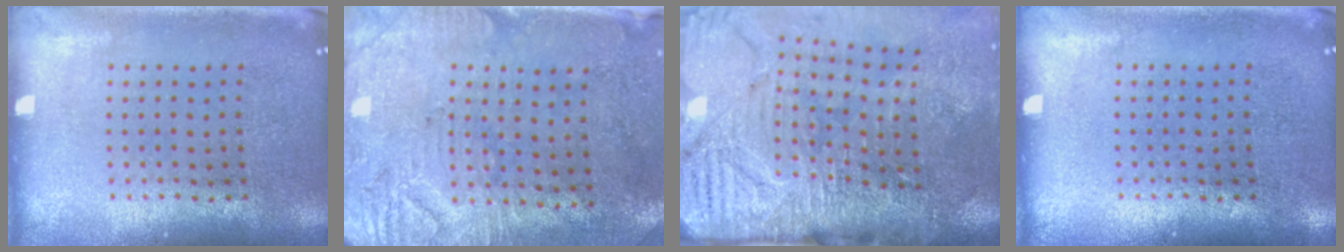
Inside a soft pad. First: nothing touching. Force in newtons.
{"total": 3.0, "press": 2.5, "slide": 1.7}
{"total": 4.4, "press": 3.8, "slide": 2.2}
{"total": 0.0}